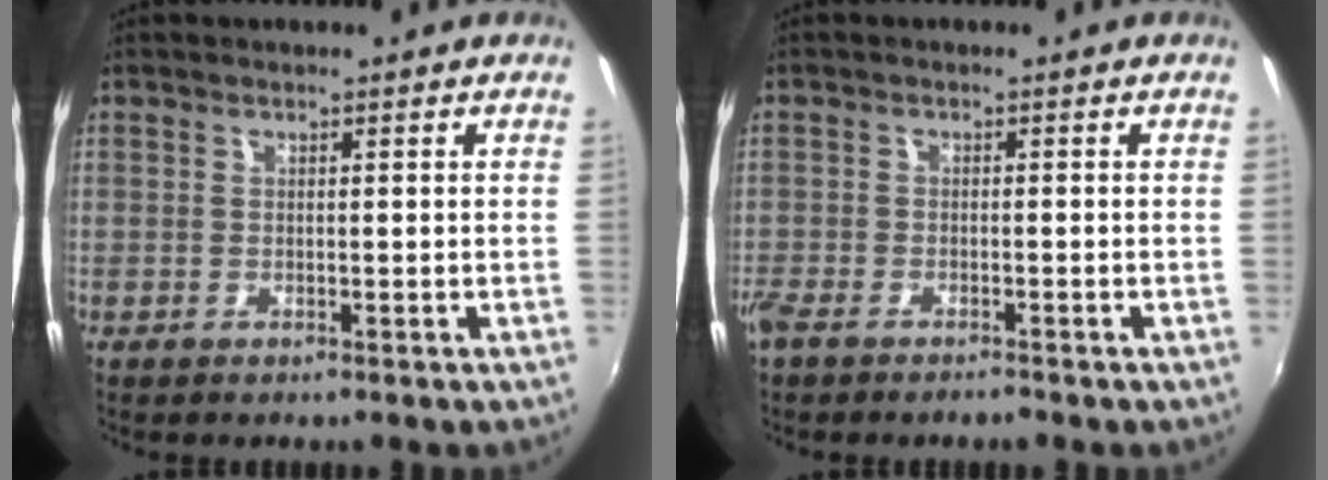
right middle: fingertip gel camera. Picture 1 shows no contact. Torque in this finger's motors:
{"motor_torque": [1.09, -1.05, 0.24, 0.20]}